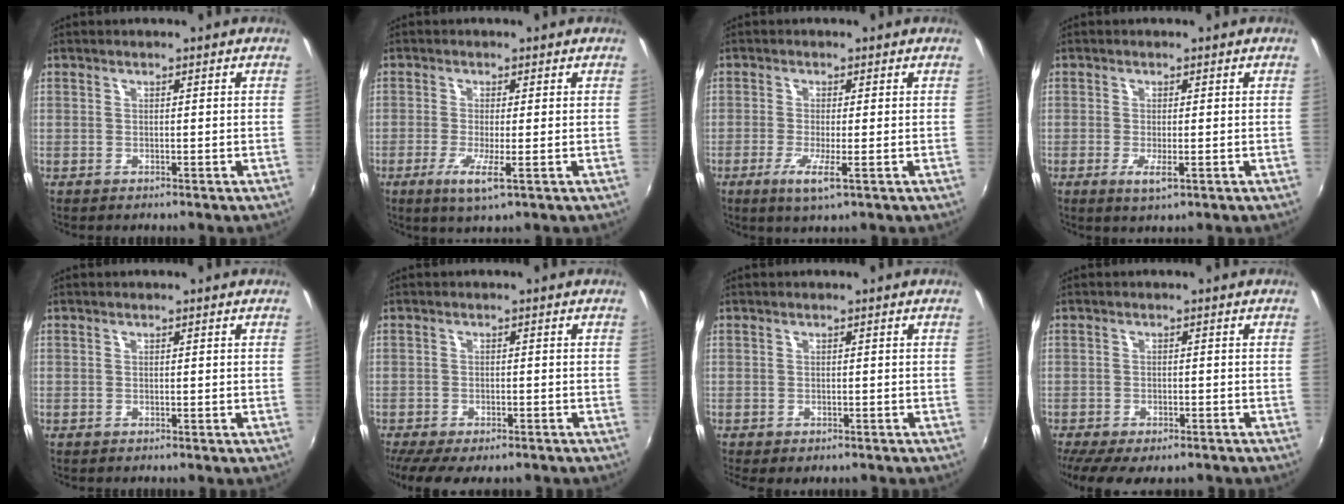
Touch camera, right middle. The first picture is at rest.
{"total": 4.6, "force": [-1.7, 0.1, 4.3], "torque": [-0.094, -0.016, -0.035]}
{"total": 4.4, "force": [-1.7, 0.1, 4.0], "torque": [-0.088, -0.015, -0.036]}
{"total": 3.0, "force": [-1.1, 0.6, 2.8], "torque": [-0.055, -0.012, -0.018]}
{"total": 0.0}
{"total": 9.6, "force": [-7.6, 3.1, 5.0], "torque": [-0.117, -0.039, -0.124]}
{"total": 2.7, "force": [-1.9, 1.3, 1.4], "torque": [-0.026, -0.017, -0.026]}
{"total": 9.8, "force": [-7.3, 3.6, 5.4], "torque": [-0.125, -0.040, -0.117]}